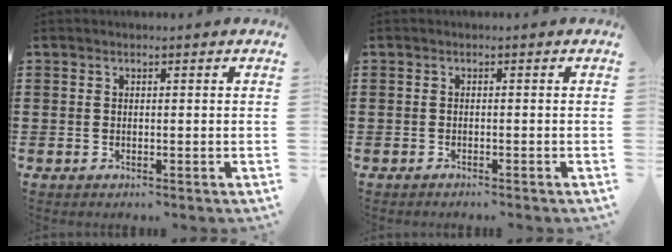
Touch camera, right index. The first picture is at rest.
{"total": 0.6, "force": [-0.6, 0.0, 0.2], "torque": [-0.005, -0.002, -0.012]}